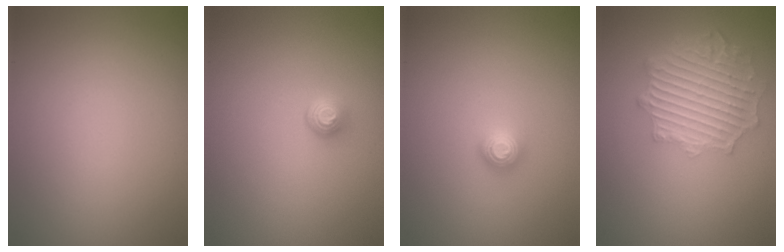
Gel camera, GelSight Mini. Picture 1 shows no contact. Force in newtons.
{"total": 1.5, "press": 1.0, "slide": 1.1}
{"total": 1.2, "press": 1.1, "slide": 0.2}
{"total": 6.4, "press": 4.9, "slide": 4.0}